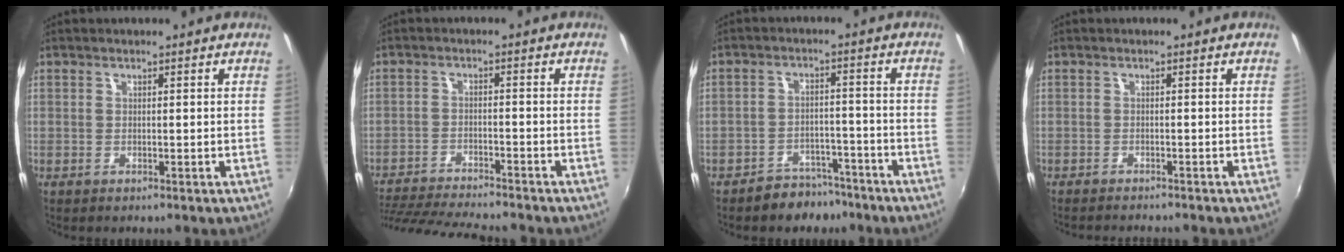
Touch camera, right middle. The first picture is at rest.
{"total": 14.5, "force": [-13.0, 1.6, 6.1], "torque": [-0.139, -0.026, -0.215]}
{"total": 6.5, "force": [-5.3, 3.7, 0.8], "torque": [-0.017, 0.023, -0.070]}
{"total": 3.8, "force": [-3.6, 0.2, 1.2], "torque": [-0.033, -0.012, -0.058]}